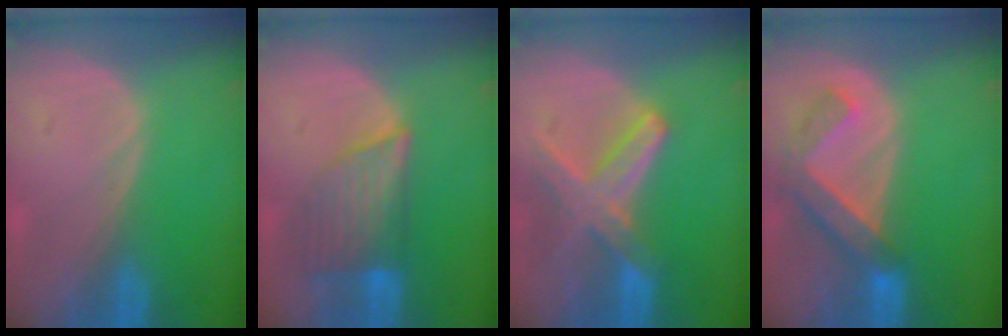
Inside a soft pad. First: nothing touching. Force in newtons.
{"total": 6.9, "press": 6.4, "slide": 2.6}
{"total": 8.2, "press": 7.2, "slide": 3.9}
{"total": 6.2, "press": 6.0, "slide": 1.4}